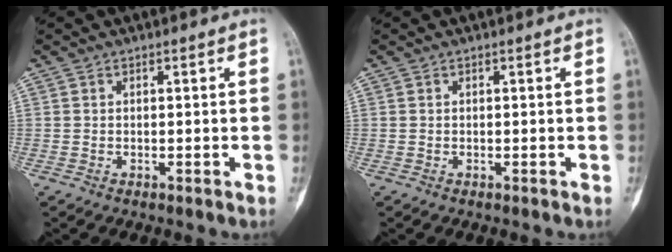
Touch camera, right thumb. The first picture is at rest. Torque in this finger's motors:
{"motor_torque": [0.01, 0.00, 0.01, 0.00, 0.01]}